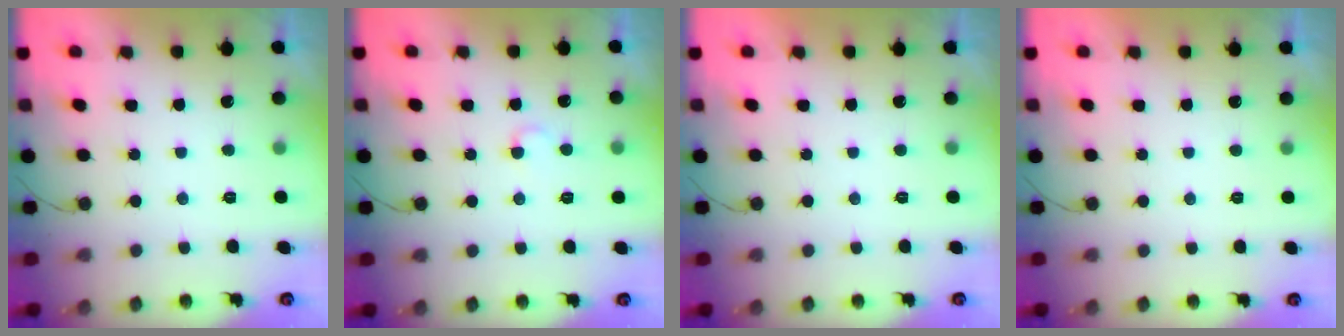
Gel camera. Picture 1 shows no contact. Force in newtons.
{"total": 3.3, "press": 3.3, "slide": 0.4}
{"total": 1.8, "press": 1.8, "slide": 0.0}
{"total": 1.9, "press": 1.9, "slide": 0.1}